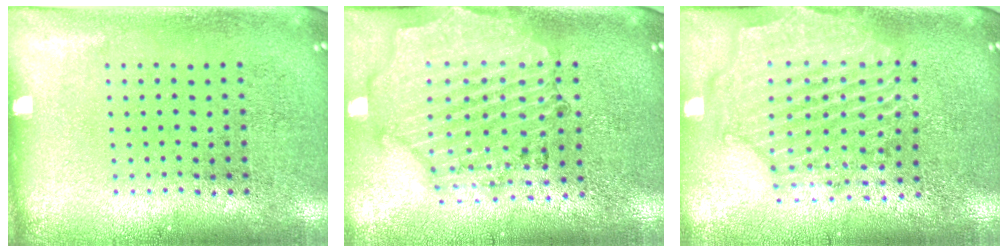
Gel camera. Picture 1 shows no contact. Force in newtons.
{"total": 1.7, "press": 1.7, "slide": 0.3}
{"total": 2.2, "press": 2.1, "slide": 0.8}